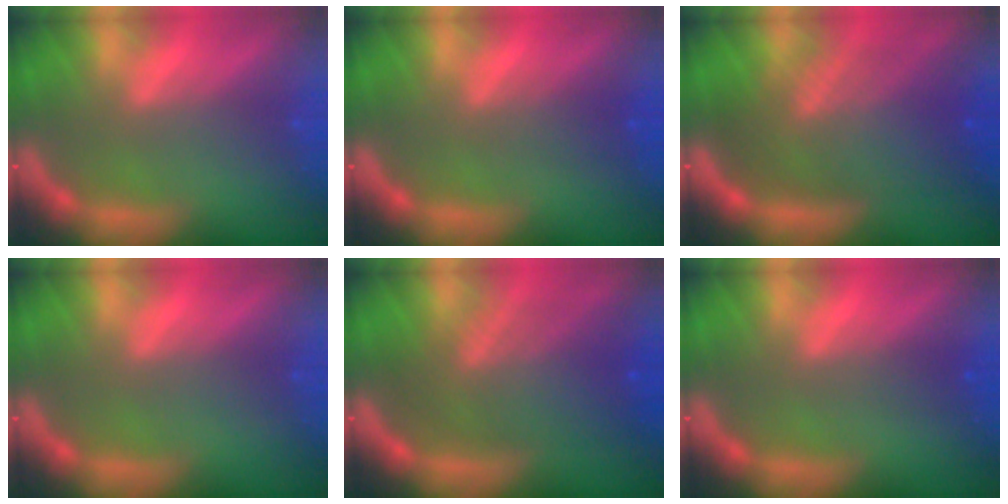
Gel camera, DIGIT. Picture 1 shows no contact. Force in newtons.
{"total": 2.0}
{"total": 10.0}
{"total": 0.0}
{"total": 8.6}
{"total": 1.0}